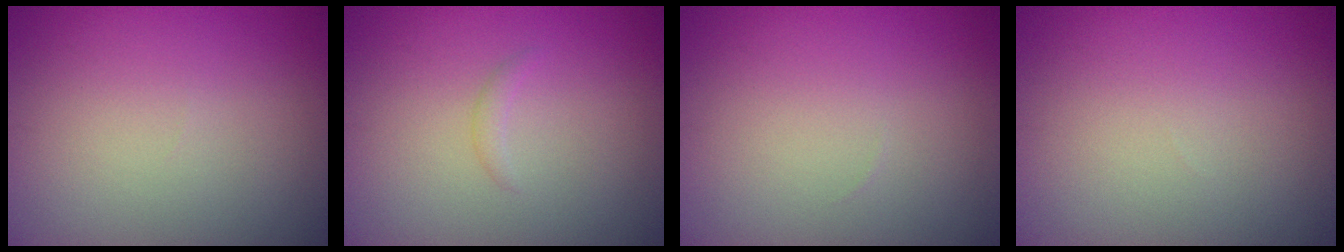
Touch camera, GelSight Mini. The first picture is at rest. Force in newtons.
{"total": 0.7, "press": 0.7, "slide": 0.1}
{"total": 0.0}
{"total": 0.0}